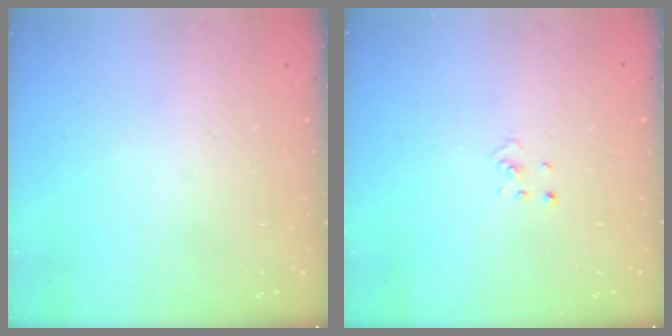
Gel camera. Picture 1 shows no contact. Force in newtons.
{"total": 1.1, "press": 1.1, "slide": 0.1}